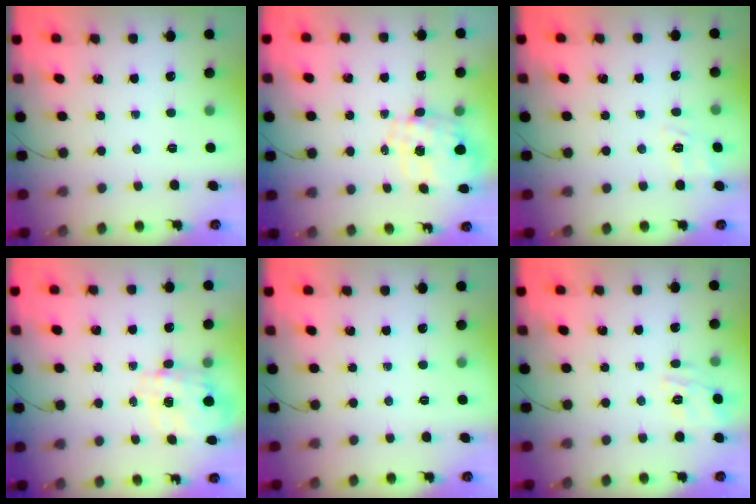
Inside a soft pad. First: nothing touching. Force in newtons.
{"total": 2.1, "press": 1.8, "slide": 1.1}
{"total": 4.9, "press": 4.5, "slide": 1.9}
{"total": 3.4, "press": 3.3, "slide": 1.0}
{"total": 0.0}
{"total": 5.3, "press": 5.2, "slide": 1.1}